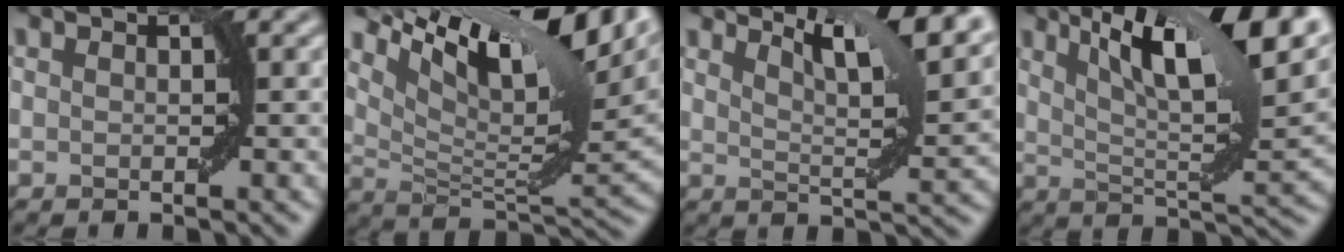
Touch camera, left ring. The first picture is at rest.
{"total": 14.5, "force": [8.3, 4.6, 11.0], "torque": [-0.190, 0.019, 0.152]}
{"total": 8.5, "force": [6.2, 1.7, 5.6], "torque": [-0.077, 0.013, 0.089]}
{"total": 13.0, "force": [7.2, 3.2, 10.3], "torque": [-0.151, 0.017, 0.116]}